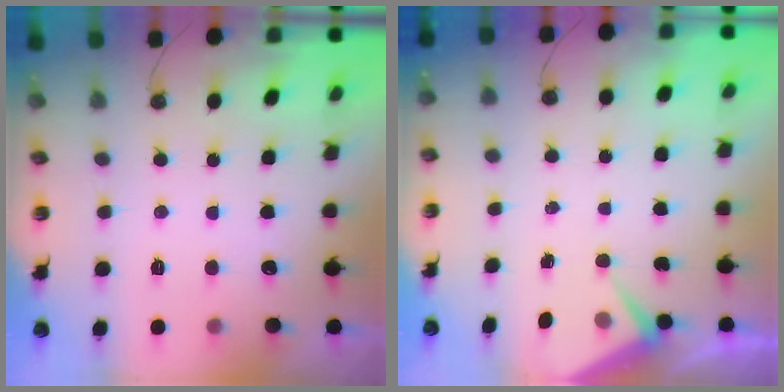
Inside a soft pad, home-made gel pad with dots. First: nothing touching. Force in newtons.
{"total": 4.2, "press": 4.1, "slide": 0.5}